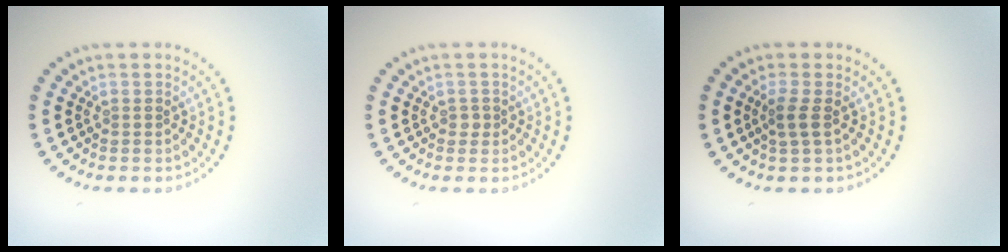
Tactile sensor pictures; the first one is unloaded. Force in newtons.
{"total": 0.7, "press": 0.6, "slide": 0.4}
{"total": 1.5, "press": 1.2, "slide": 0.9}